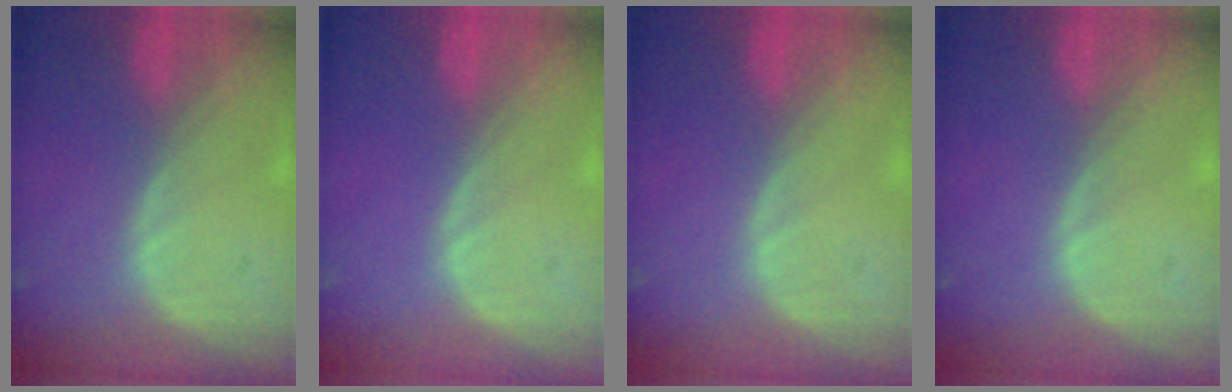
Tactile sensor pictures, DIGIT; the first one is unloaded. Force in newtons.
{"total": 0.0}
{"total": 0.0}
{"total": 0.0}